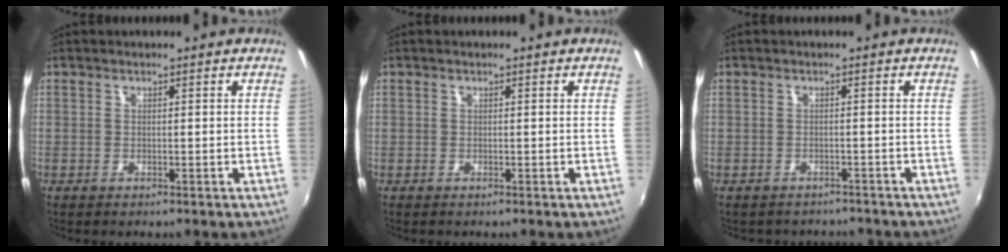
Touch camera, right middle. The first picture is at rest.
{"total": 0.0}
{"total": 3.7, "force": [-2.9, 2.3, 0.3], "torque": [-0.004, 0.007, -0.037]}